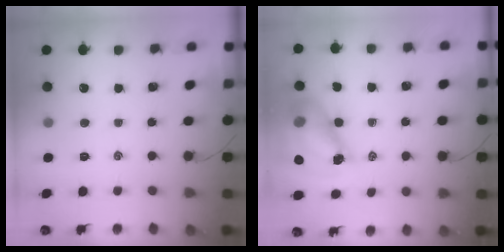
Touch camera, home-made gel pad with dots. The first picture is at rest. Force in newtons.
{"total": 13.5, "press": 12.9, "slide": 3.7}